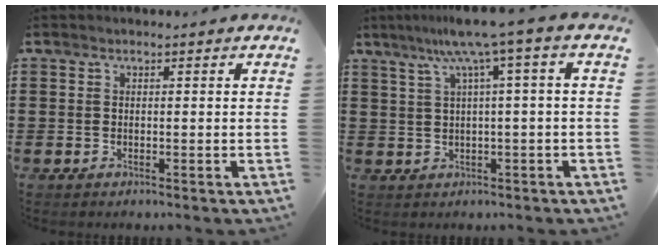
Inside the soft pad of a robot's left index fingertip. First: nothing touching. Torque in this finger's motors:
{"motor_torque": [1.39, -0.75, 0.78, 0.21]}